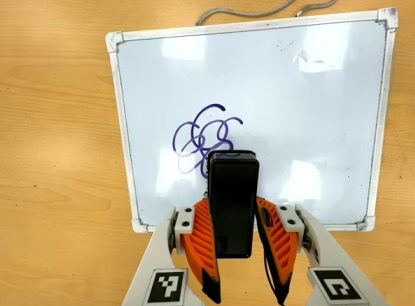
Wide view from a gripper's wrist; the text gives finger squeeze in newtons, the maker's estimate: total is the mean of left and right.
{"total": 4.0, "left": 2.7, "right": 5.3}